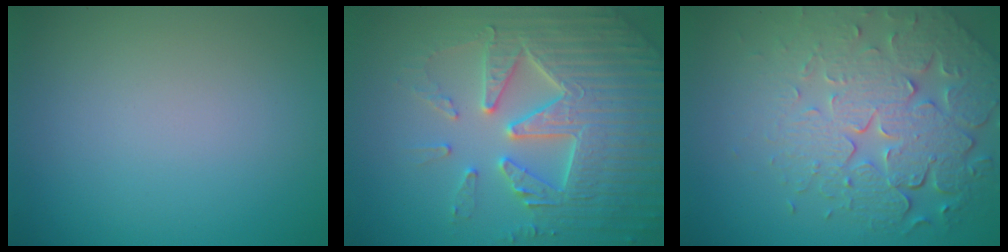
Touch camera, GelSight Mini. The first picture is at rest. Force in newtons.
{"total": 7.7, "press": 7.5, "slide": 1.6}
{"total": 8.0, "press": 5.7, "slide": 5.7}